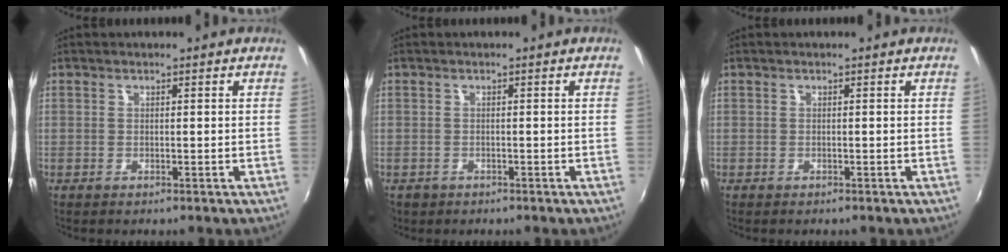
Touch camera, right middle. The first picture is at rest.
{"total": 2.2, "force": [-1.1, 1.8, 0.7], "torque": [-0.019, -0.006, -0.016]}
{"total": 0.0}